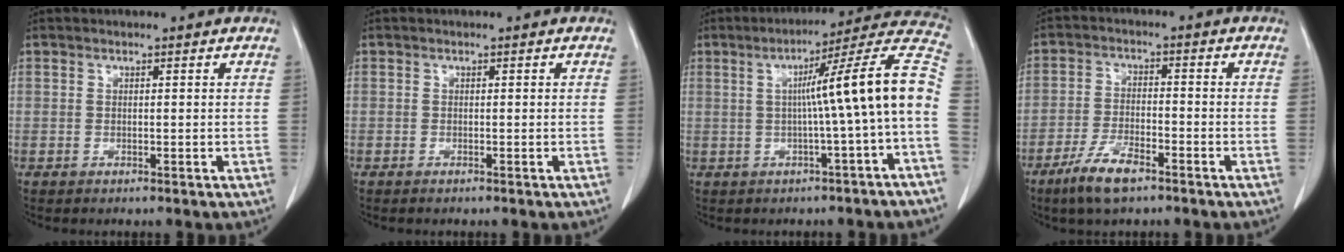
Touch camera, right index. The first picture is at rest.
{"total": 0.5, "force": [-0.4, 0.1, 0.3], "torque": [-0.009, -0.001, -0.007]}
{"total": 13.9, "force": [-0.9, -1.4, 13.8], "torque": [-0.180, 0.034, -0.020]}
{"total": 7.0, "force": [-4.8, 1.8, 4.8], "torque": [-0.099, -0.008, -0.088]}